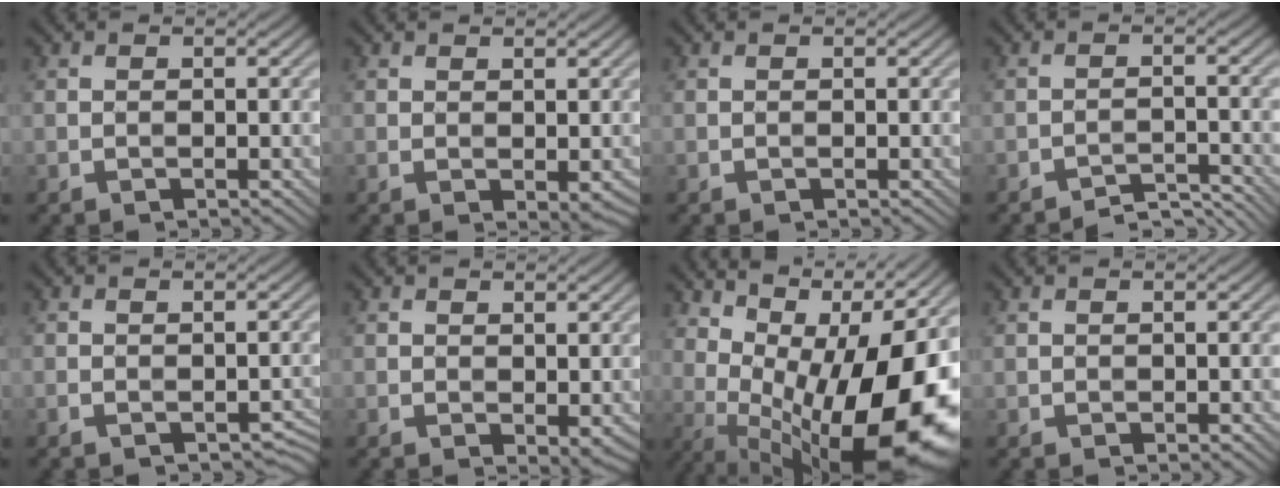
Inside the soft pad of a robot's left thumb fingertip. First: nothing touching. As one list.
[{"total": 1.0, "force": [0.4, 0.3, 0.8], "torque": [-0.018, -0.003, 0.011]}, {"total": 0.0}, {"total": 3.5, "force": [-3.4, 0.1, 0.5], "torque": [-0.002, 0.013, -0.058]}, {"total": 1.5, "force": [-1.0, 0.7, 0.8], "torque": [-0.012, -0.001, -0.011]}, {"total": 1.3, "force": [0.3, 0.8, 1.0], "torque": [-0.017, -0.004, 0.008]}, {"total": 17.0, "force": [1.9, 7.2, 15.3], "torque": [-0.196, 0.009, 0.040]}, {"total": 0.0}]